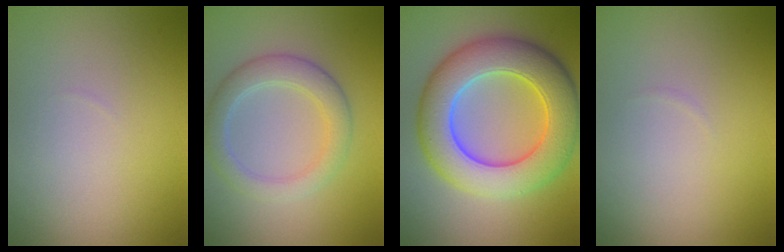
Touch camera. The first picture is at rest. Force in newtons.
{"total": 3.5, "press": 3.5, "slide": 0.0}
{"total": 9.8, "press": 9.8, "slide": 0.6}
{"total": 0.0}